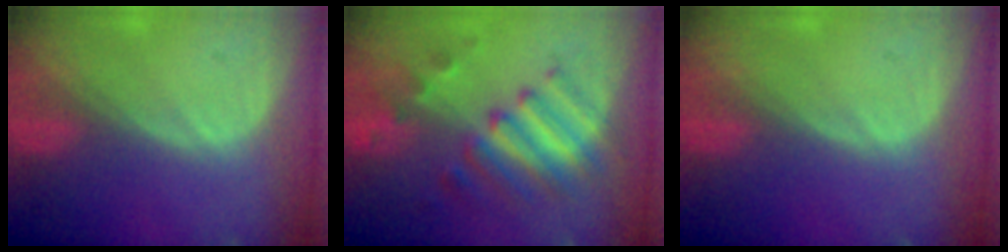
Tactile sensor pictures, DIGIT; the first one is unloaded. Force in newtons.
{"total": 7.5, "press": 7.5, "slide": 0.9}
{"total": 0.0}